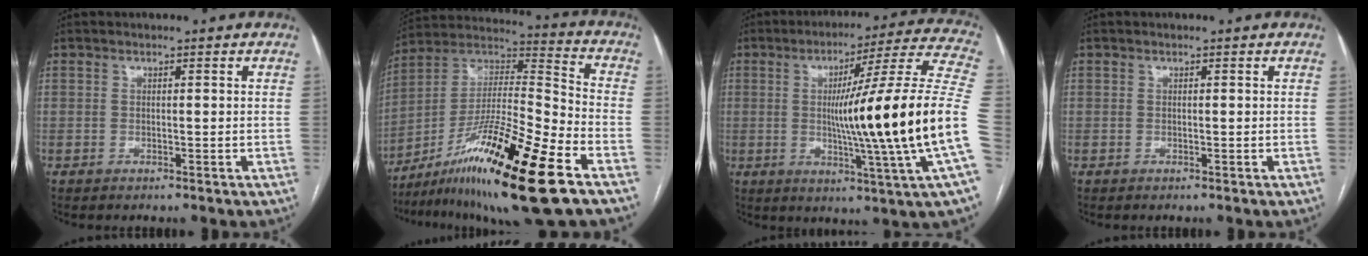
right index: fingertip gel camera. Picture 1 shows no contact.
{"total": 22.8, "force": [-12.5, 1.0, 19.0], "torque": [-0.339, -0.020, -0.217]}
{"total": 24.0, "force": [-2.4, -2.2, 23.8], "torque": [-0.293, -0.003, -0.053]}
{"total": 0.0}